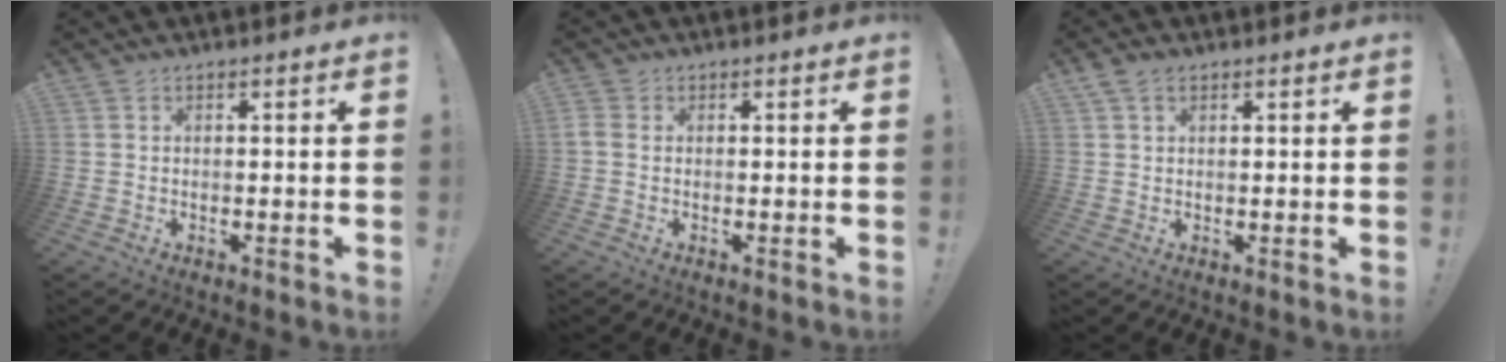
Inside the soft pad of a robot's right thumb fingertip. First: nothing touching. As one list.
[{"total": 1.8, "force": [0.2, 1.3, 1.2], "torque": [-0.022, 0.004, 0.005]}, {"total": 2.9, "force": [1.6, 1.9, 1.5], "torque": [-0.023, -0.002, 0.030]}]